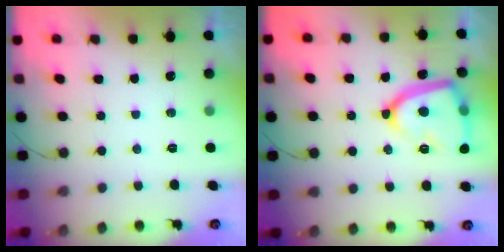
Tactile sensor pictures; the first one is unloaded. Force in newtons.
{"total": 17.4, "press": 17.3, "slide": 1.7}